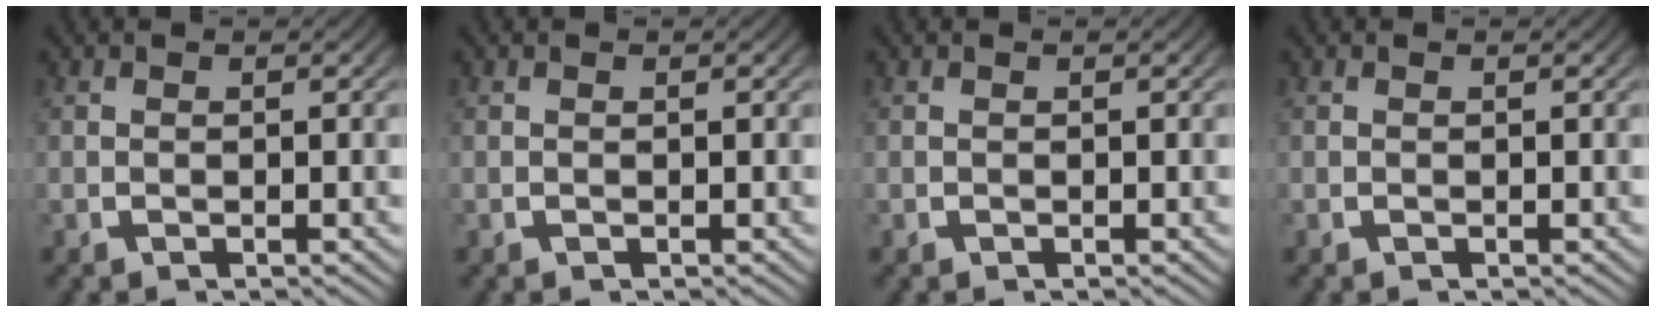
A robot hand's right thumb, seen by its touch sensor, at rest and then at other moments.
{"total": 0.0}
{"total": 0.0}
{"total": 0.0}